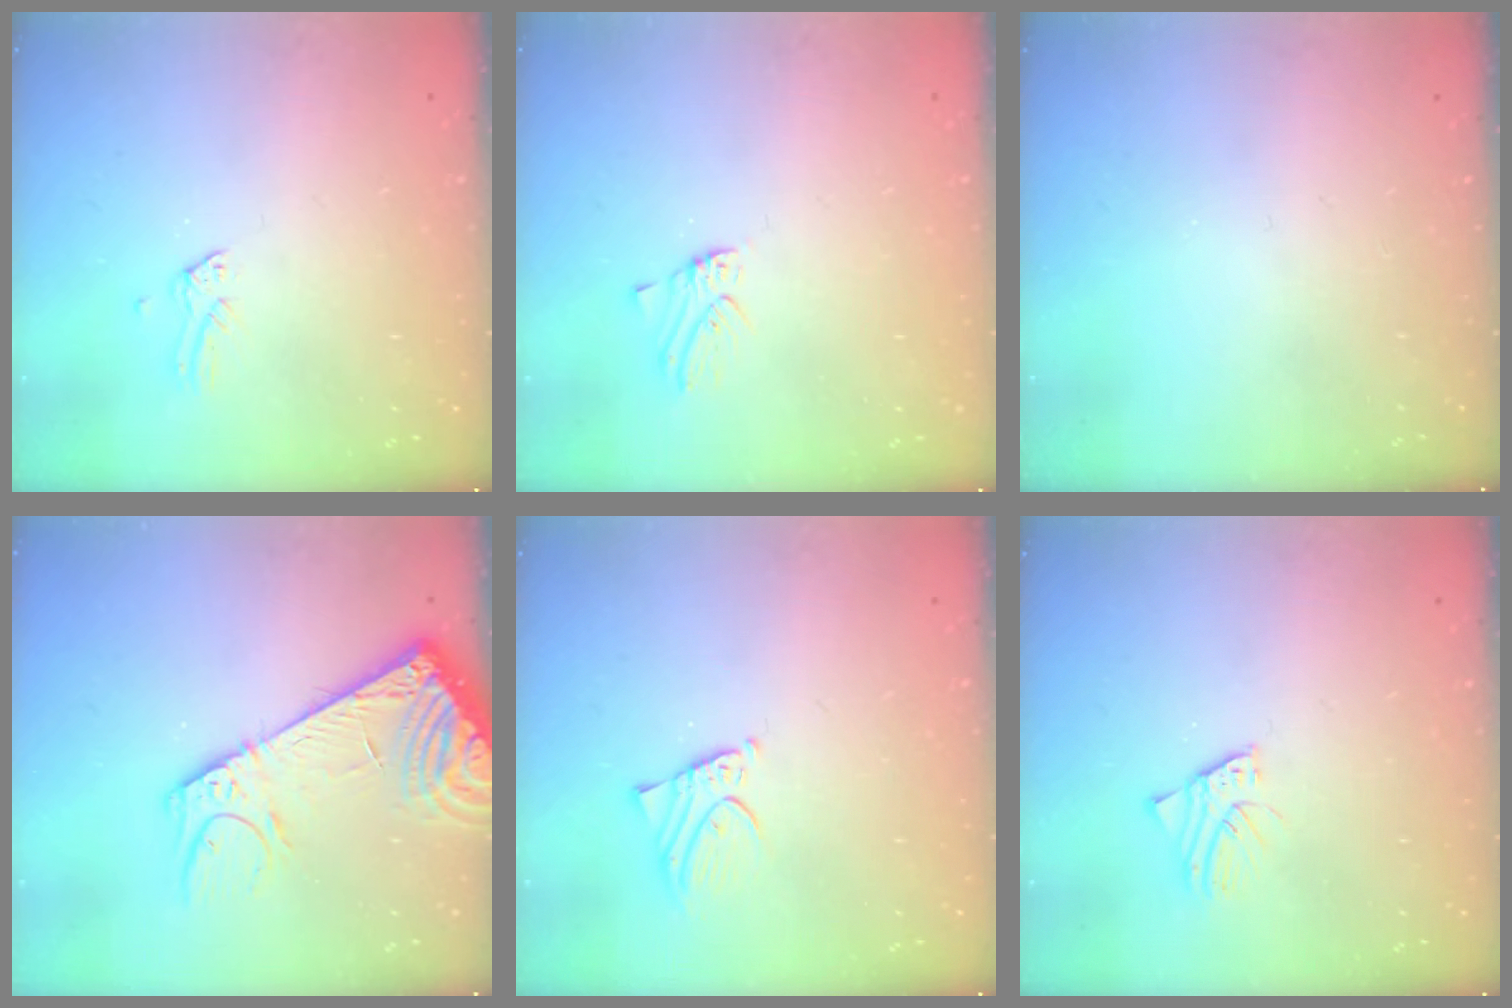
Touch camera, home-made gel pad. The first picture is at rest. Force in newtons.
{"total": 0.0}
{"total": 0.0}
{"total": 12.0, "press": 11.7, "slide": 2.4}
{"total": 3.3, "press": 3.3, "slide": 0.2}
{"total": 1.9, "press": 1.9, "slide": 0.0}